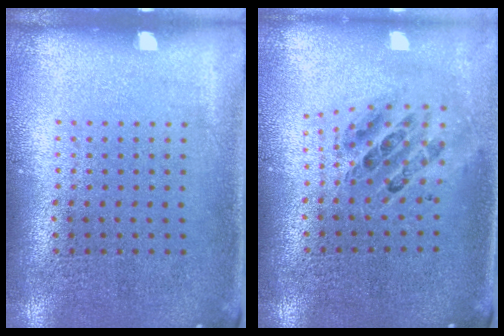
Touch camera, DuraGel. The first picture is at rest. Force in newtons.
{"total": 0.7, "press": 0.7, "slide": 0.1}